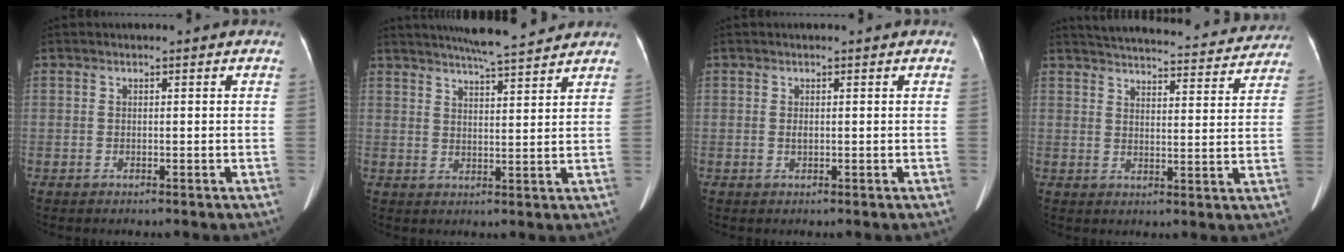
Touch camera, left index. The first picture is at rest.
{"total": 10.4, "force": [9.3, 0.6, 4.6], "torque": [-0.073, 0.015, 0.131]}
{"total": 0.6, "force": [0.1, 0.2, 0.5], "torque": [-0.015, 0.002, 0.005]}
{"total": 25.2, "force": [23.6, 4.8, 7.4], "torque": [-0.117, -0.015, 0.291]}